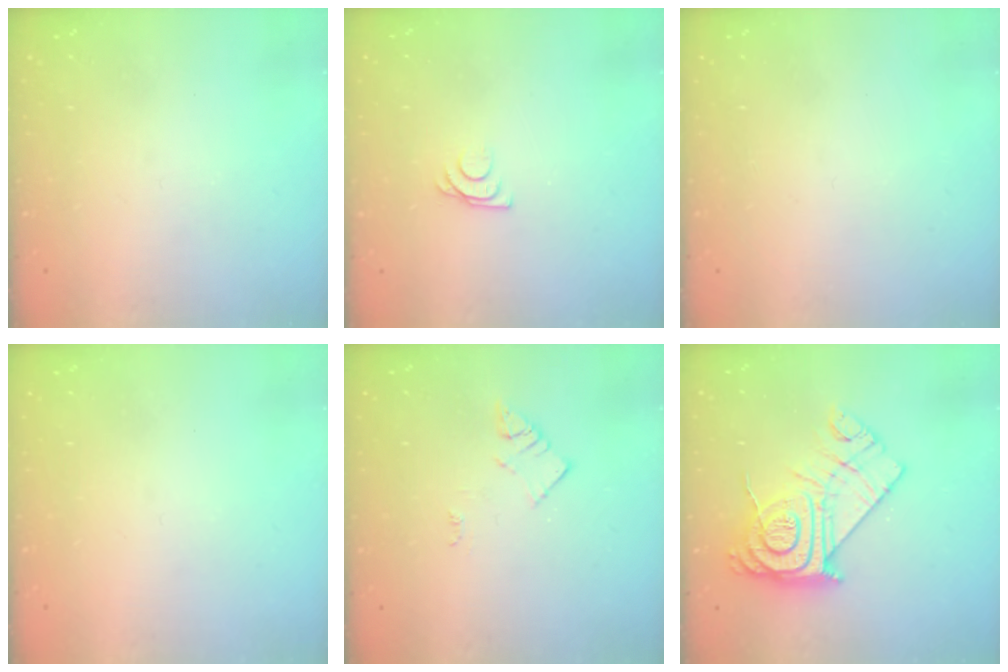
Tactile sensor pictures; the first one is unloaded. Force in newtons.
{"total": 6.1, "press": 6.0, "slide": 0.7}
{"total": 1.6, "press": 1.6, "slide": 0.1}
{"total": 0.0}
{"total": 2.7, "press": 2.6, "slide": 0.4}
{"total": 18.1, "press": 18.0, "slide": 1.5}